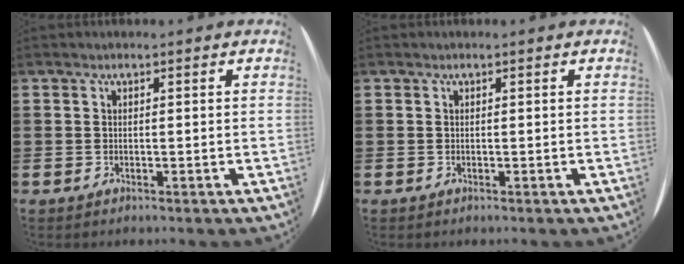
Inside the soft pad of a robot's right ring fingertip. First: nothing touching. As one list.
[{"total": 0.0}]